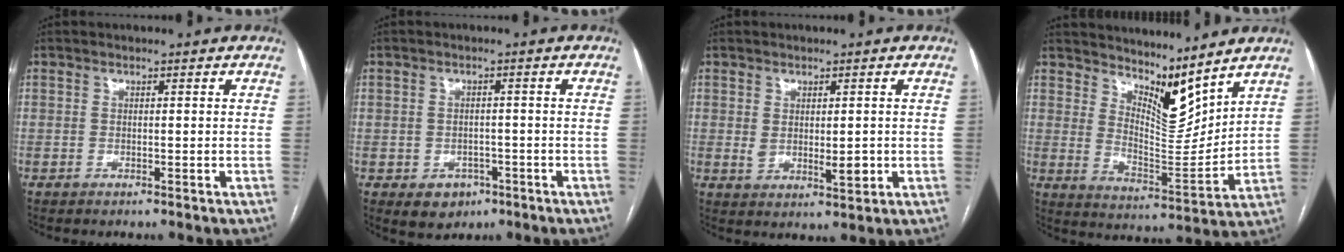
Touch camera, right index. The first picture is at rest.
{"total": 4.4, "force": [-1.9, 3.7, 1.5], "torque": [-0.013, 0.007, -0.014]}
{"total": 4.7, "force": [0.0, 2.2, 4.1], "torque": [-0.063, -0.011, 0.009]}
{"total": 9.9, "force": [8.5, 2.0, 4.7], "torque": [-0.081, -0.021, 0.158]}